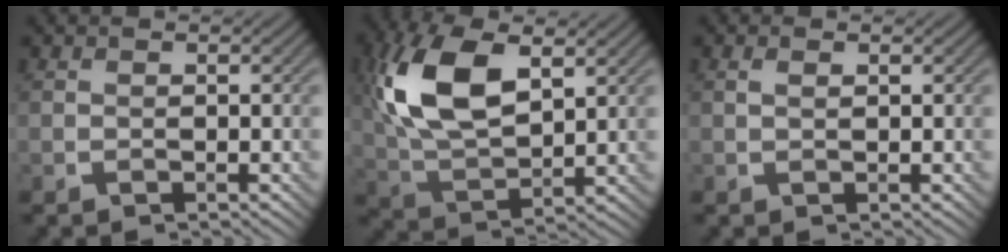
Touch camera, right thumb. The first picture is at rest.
{"total": 12.3, "force": [3.9, 6.2, 9.9], "torque": [-0.235, 0.013, 0.074]}
{"total": 1.0, "force": [0.4, 0.3, 0.8], "torque": [-0.019, 0.001, 0.007]}